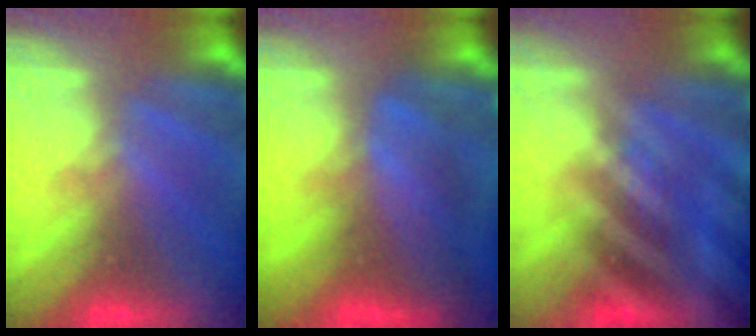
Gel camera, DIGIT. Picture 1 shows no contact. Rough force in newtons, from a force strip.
{"total": 6.7}
{"total": 6.9}